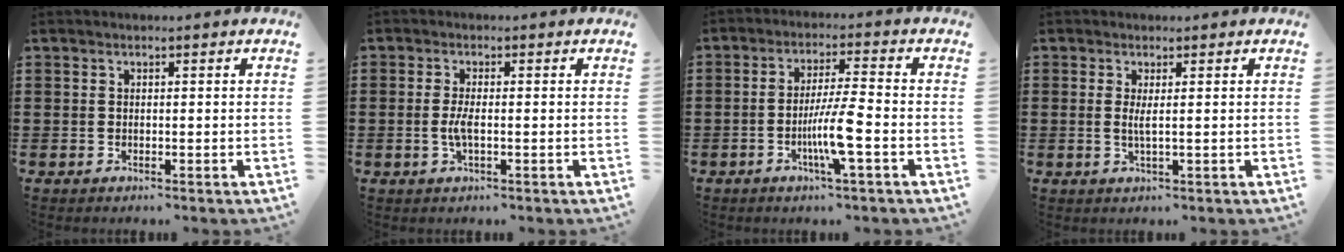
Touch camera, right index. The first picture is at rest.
{"total": 2.8, "force": [-0.6, 0.6, 2.7], "torque": [-0.063, -0.007, -0.015]}
{"total": 7.3, "force": [-2.5, 0.2, 6.9], "torque": [-0.134, -0.013, -0.051]}
{"total": 1.9, "force": [0.1, -0.3, 1.9], "torque": [-0.037, -0.009, 0.002]}